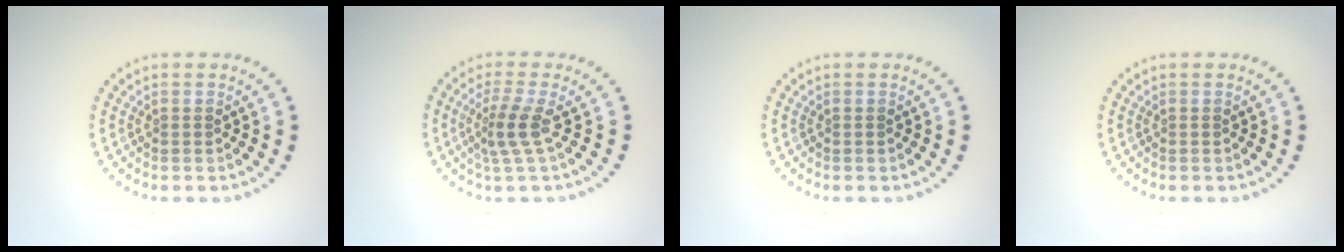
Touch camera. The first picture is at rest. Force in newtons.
{"total": 2.6, "press": 1.7, "slide": 1.9}
{"total": 0.0}
{"total": 0.0}